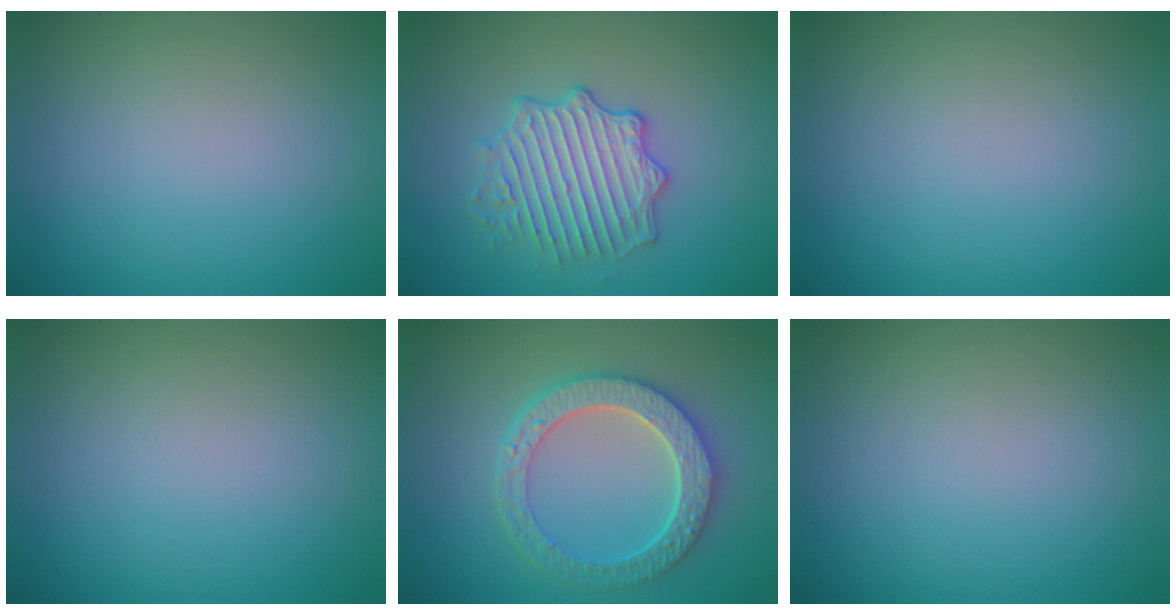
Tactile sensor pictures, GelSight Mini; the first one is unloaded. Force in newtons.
{"total": 4.2, "press": 3.8, "slide": 1.7}
{"total": 0.0}
{"total": 0.0}
{"total": 5.0, "press": 4.4, "slide": 2.4}
{"total": 0.0}